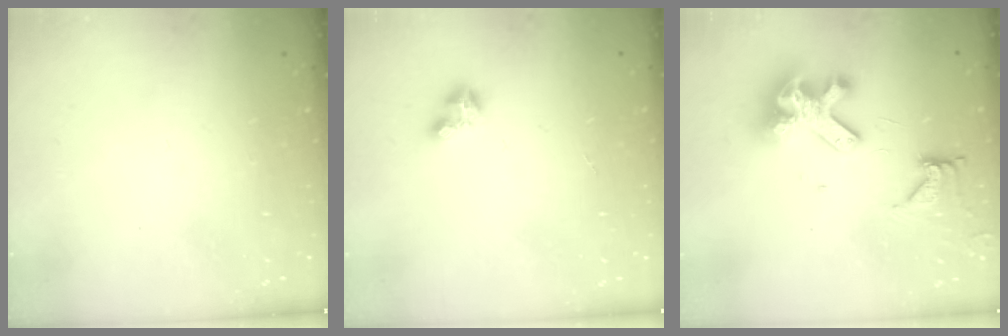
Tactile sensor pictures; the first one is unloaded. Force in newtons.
{"total": 2.8, "press": 2.8, "slide": 0.2}
{"total": 13.3, "press": 13.2, "slide": 1.6}